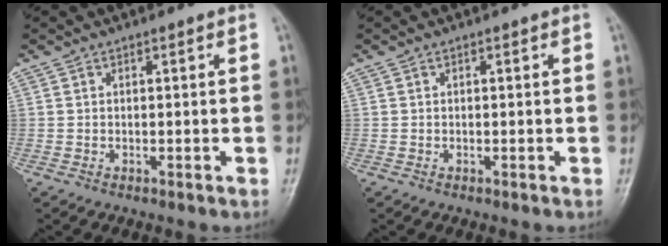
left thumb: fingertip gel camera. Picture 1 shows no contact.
{"total": 0.0}